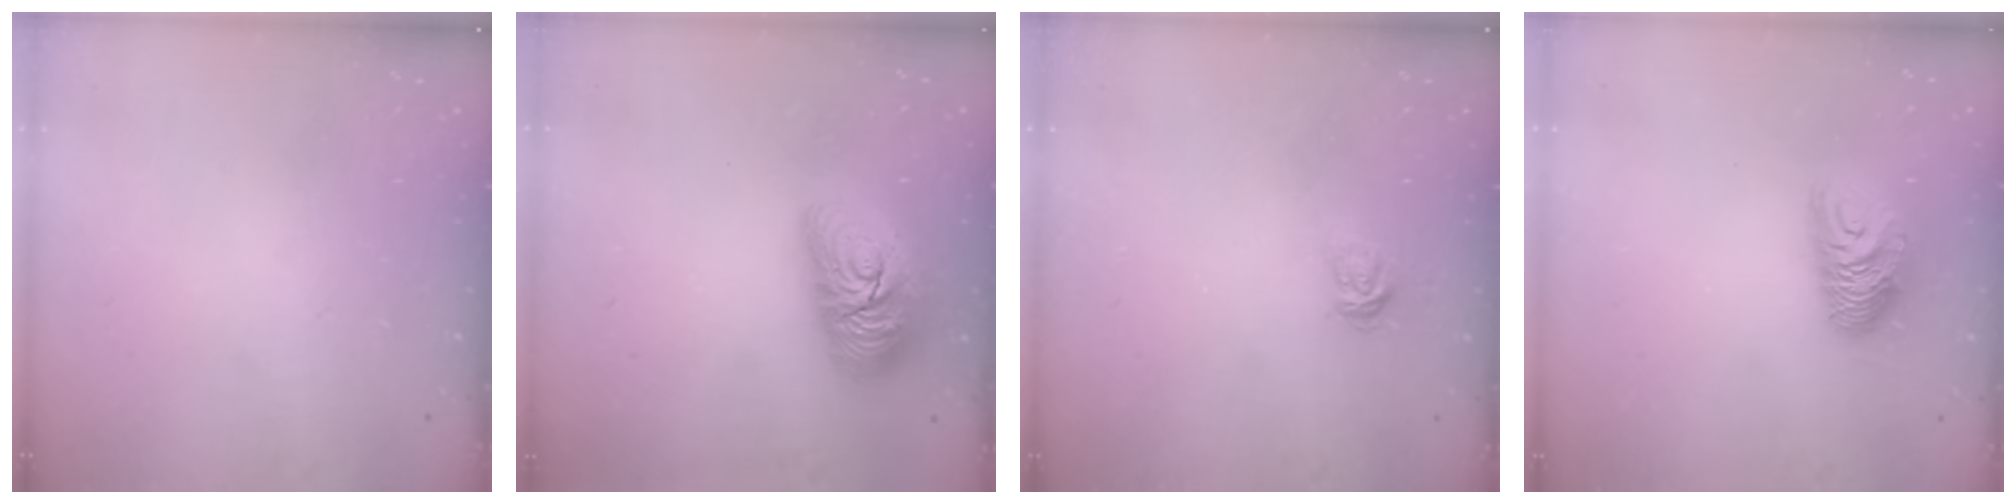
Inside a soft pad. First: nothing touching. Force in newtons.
{"total": 16.6, "press": 16.6, "slide": 1.2}
{"total": 5.2, "press": 5.2, "slide": 0.5}
{"total": 9.8, "press": 9.8, "slide": 0.2}